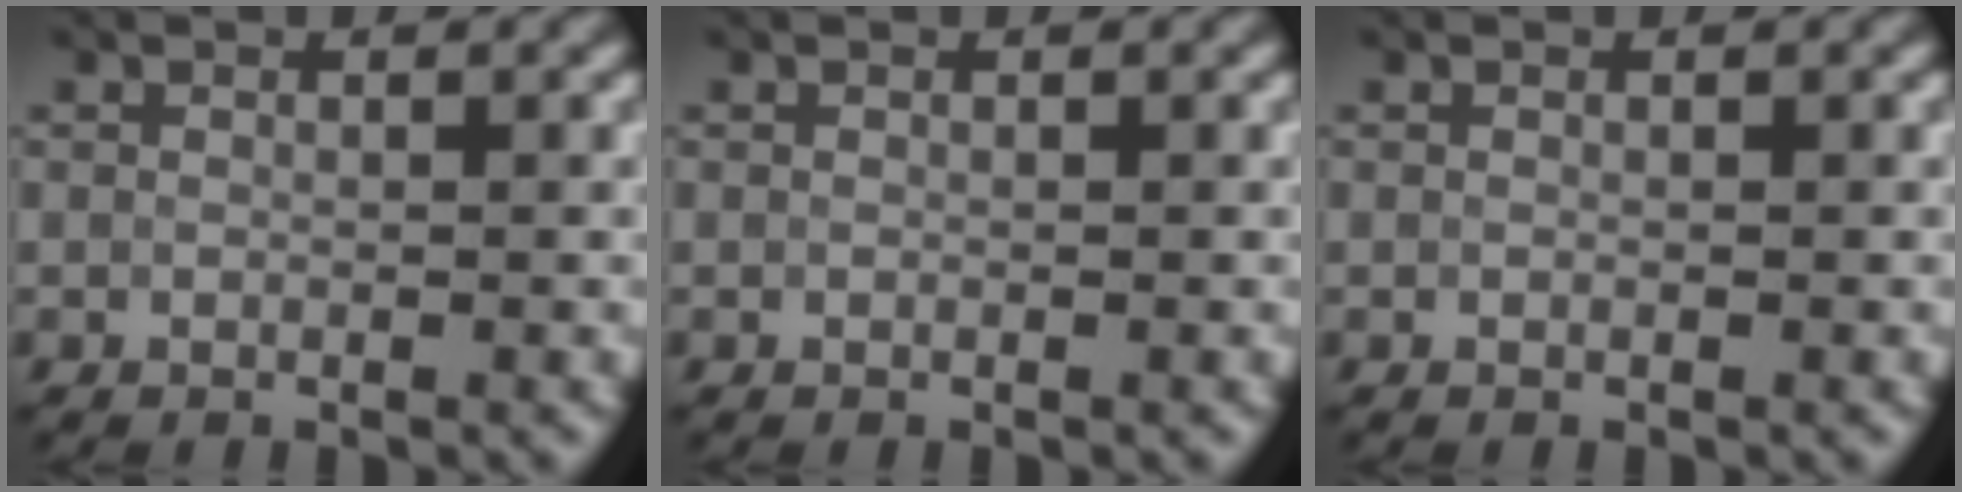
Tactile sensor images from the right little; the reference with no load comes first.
{"total": 0.0}
{"total": 0.0}